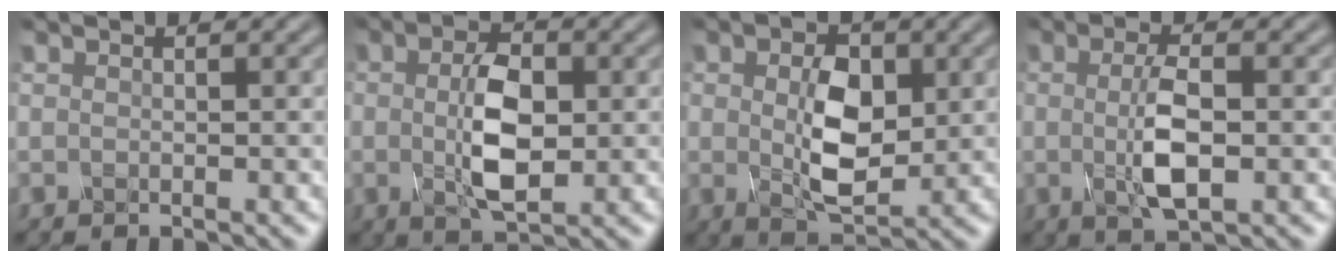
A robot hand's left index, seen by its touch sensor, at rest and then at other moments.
{"total": 5.1, "force": [0.0, 2.3, 4.5], "torque": [-0.095, 0.001, 0.001]}
{"total": 5.5, "force": [0.4, 3.1, 4.6], "torque": [-0.089, 0.000, 0.010]}
{"total": 3.8, "force": [0.0, 1.0, 3.6], "torque": [-0.078, 0.000, -0.001]}